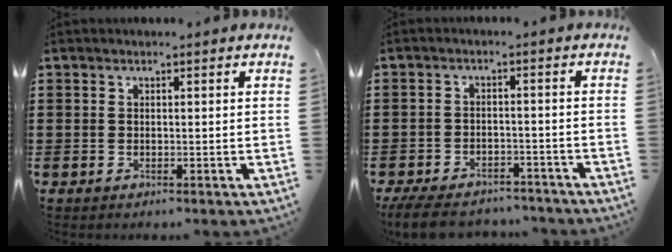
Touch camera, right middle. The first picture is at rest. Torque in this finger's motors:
{"motor_torque": [0.71, 0.00, 0.16, 0.03]}